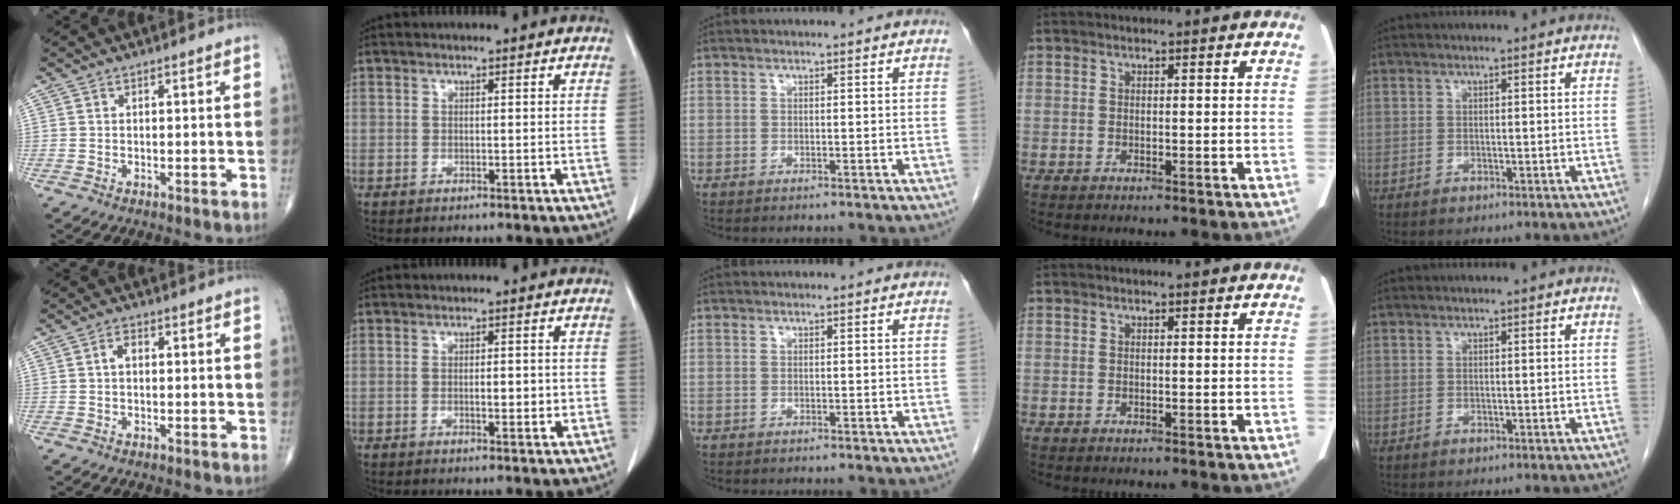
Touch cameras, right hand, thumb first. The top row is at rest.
{"thumb": {"total": 2.2, "force": [0.2, 1.3, 1.7], "torque": [-0.028, 0.009, 0.000]}, "index": {"total": 2.6, "force": [-0.2, 1.0, 2.4], "torque": [-0.038, 0.000, -0.001]}}